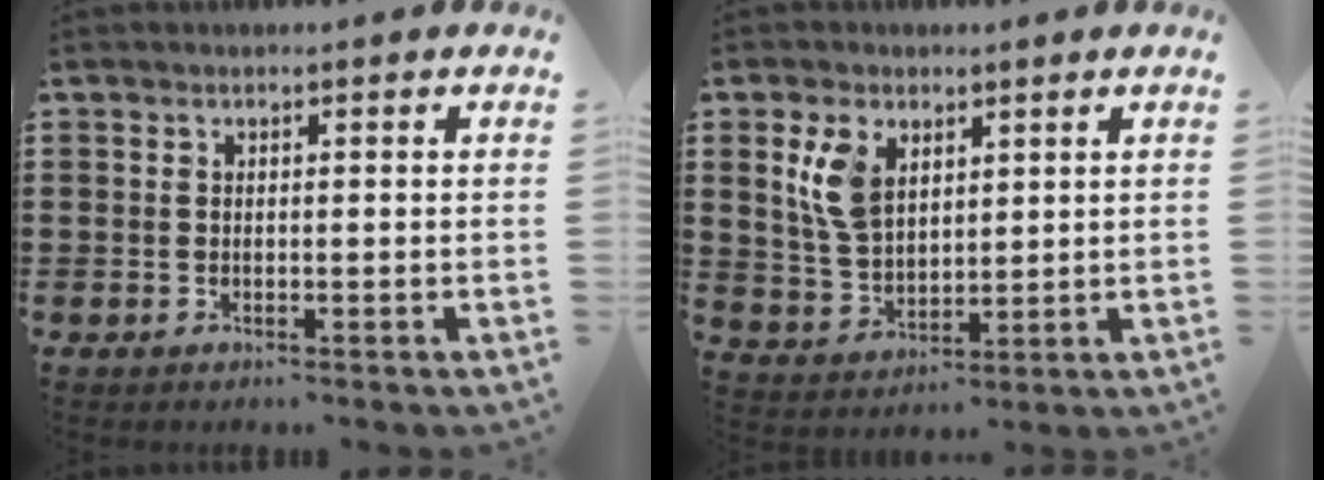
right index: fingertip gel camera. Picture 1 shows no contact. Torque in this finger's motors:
{"motor_torque": [0.49, 0.33, 0.38, 0.13]}